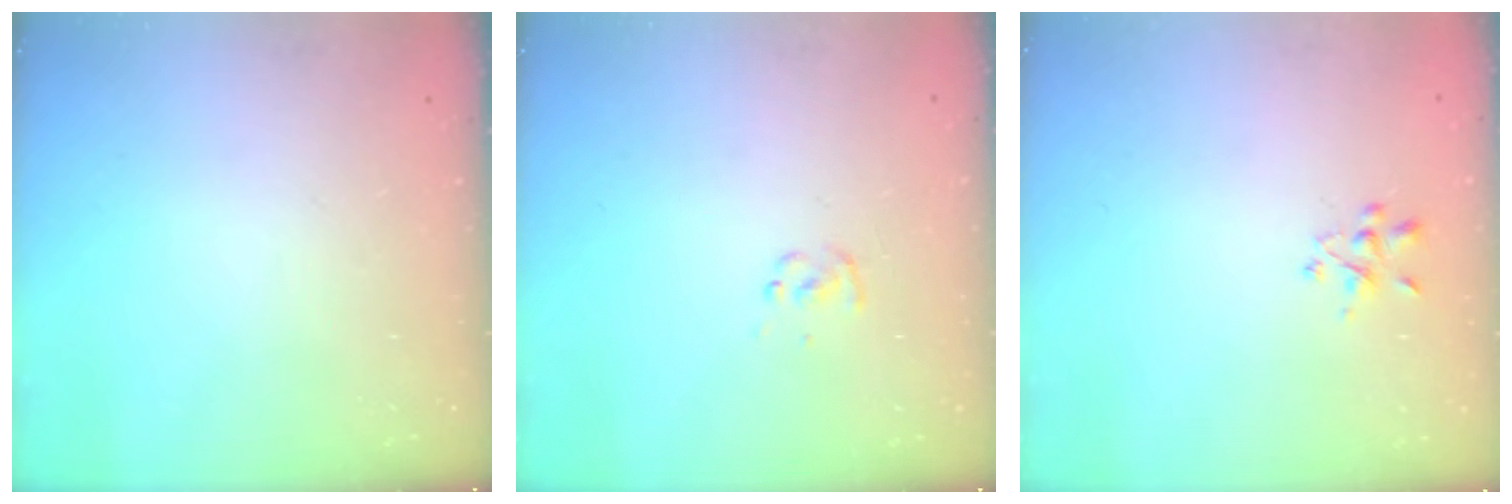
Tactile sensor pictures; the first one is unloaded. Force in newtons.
{"total": 1.1, "press": 1.1, "slide": 0.2}
{"total": 2.2, "press": 2.1, "slide": 0.8}